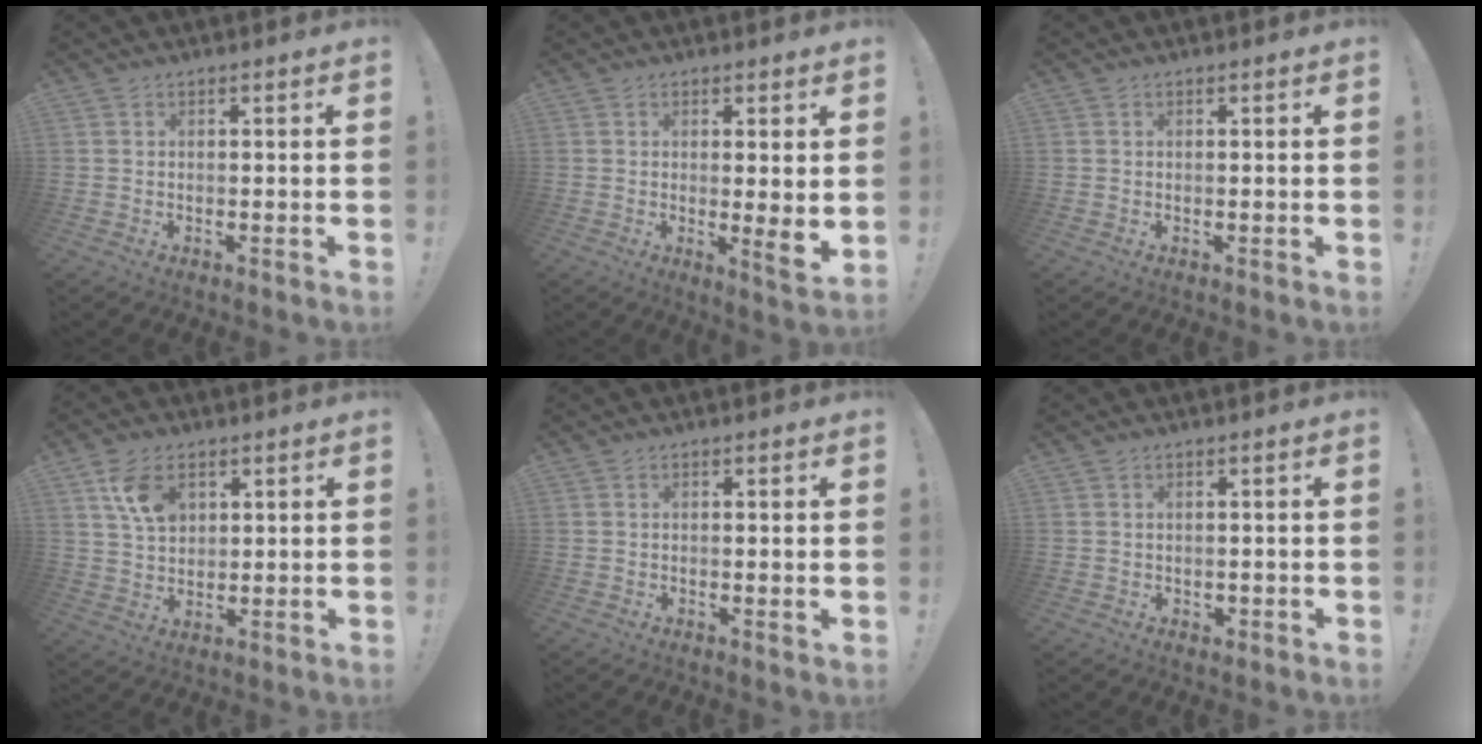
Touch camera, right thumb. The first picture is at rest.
{"total": 5.3, "force": [0.4, -0.2, 5.3], "torque": [-0.058, -0.027, 0.007]}
{"total": 0.0}
{"total": 9.5, "force": [4.5, 6.3, 5.5], "torque": [-0.089, -0.010, 0.089]}
{"total": 1.1, "force": [0.4, -0.2, 1.0], "torque": [-0.012, -0.004, 0.006]}
{"total": 0.9, "force": [0.2, 0.8, 0.2], "torque": [0.003, -0.002, 0.002]}